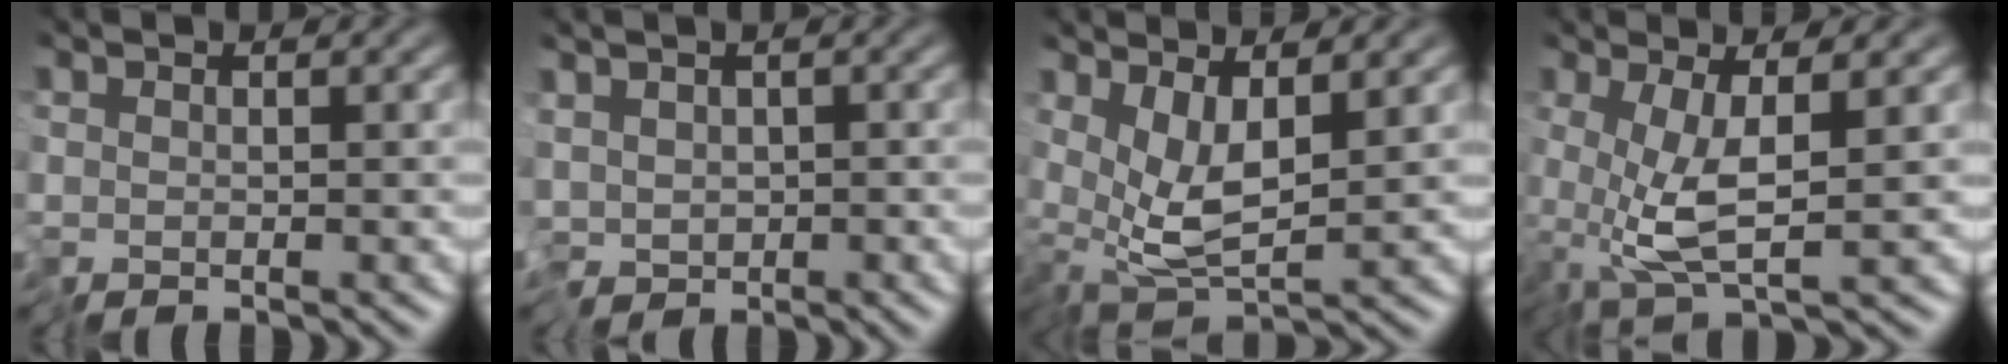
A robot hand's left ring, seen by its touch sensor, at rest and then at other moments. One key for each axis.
{"total": 3.2, "fx": -0.9, "fy": 2.3, "fz": 2.1, "tx": -0.050, "ty": -0.003, "tz": -0.026}
{"total": 4.3, "fx": 0.9, "fy": 1.2, "fz": 4.0, "tx": -0.089, "ty": -0.009, "tz": 0.019}
{"total": 4.6, "fx": -0.3, "fy": 0.8, "fz": 4.5, "tx": -0.107, "ty": -0.007, "tz": -0.005}